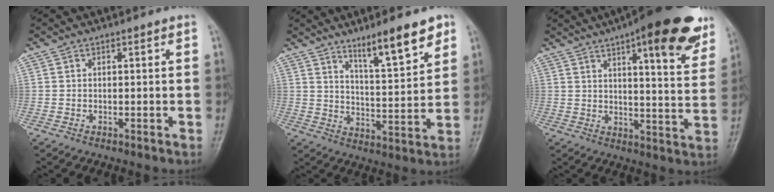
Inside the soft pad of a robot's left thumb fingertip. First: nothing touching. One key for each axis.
{"total": 11.1, "fx": 7.5, "fy": 2.2, "fz": 7.8, "tx": -0.107, "ty": -0.051, "tz": 0.125}
{"total": 20.7, "fx": 12.5, "fy": 5.5, "fz": 15.6, "tx": -0.185, "ty": -0.042, "tz": 0.160}